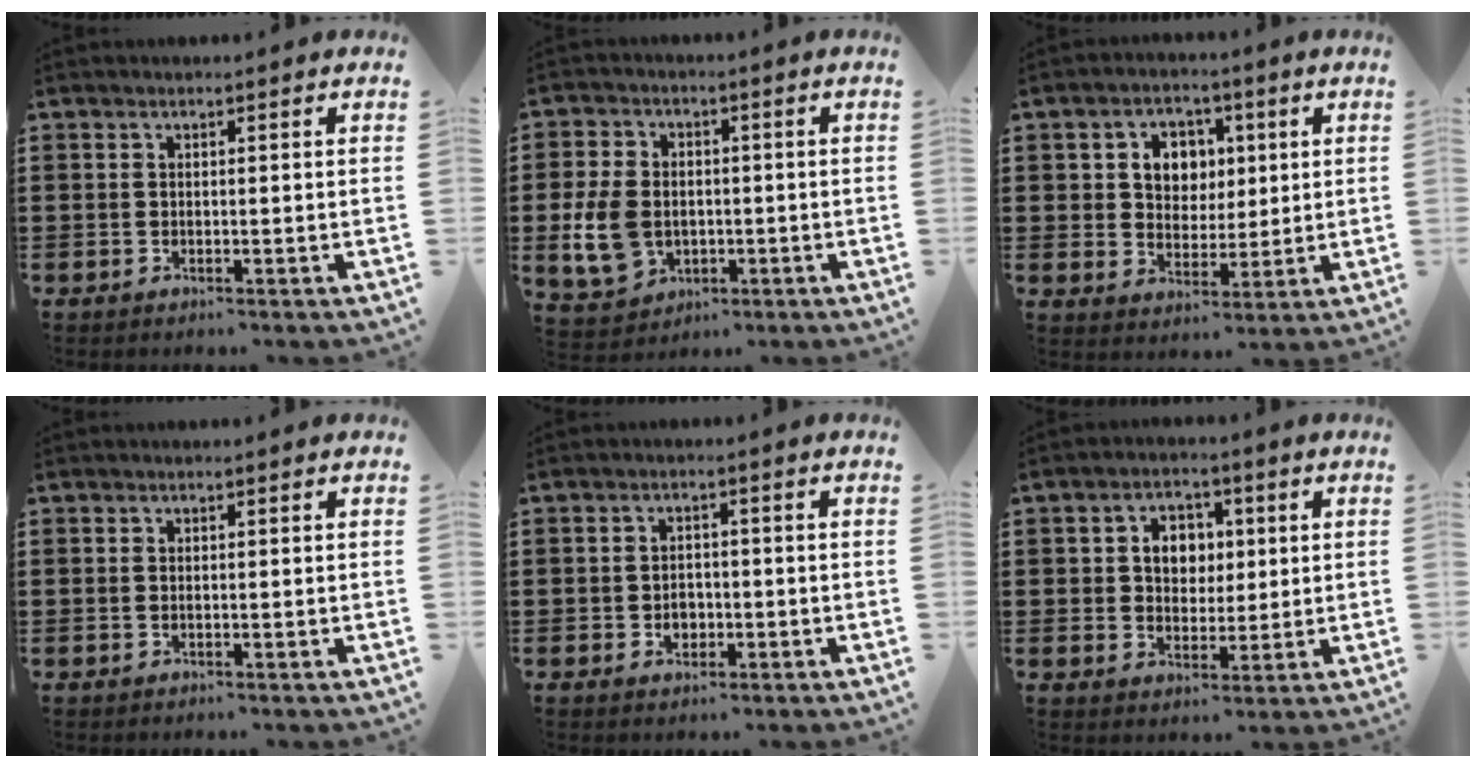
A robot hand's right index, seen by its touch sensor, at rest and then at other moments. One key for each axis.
{"total": 8.2, "fx": -1.3, "fy": 6.3, "fz": 5.1, "tx": -0.131, "ty": 0.007, "tz": -0.025}
{"total": 6.0, "fx": 1.6, "fy": 5.2, "fz": 2.4, "tx": -0.057, "ty": 0.014, "tz": 0.022}
{"total": 0.0}
{"total": 2.4, "fx": -0.8, "fy": 1.9, "fz": 1.3, "tx": -0.019, "ty": 0.001, "tz": -0.020}
{"total": 5.1, "fx": 0.8, "fy": 4.2, "fz": 2.8, "tx": -0.062, "ty": 0.014, "tz": 0.008}